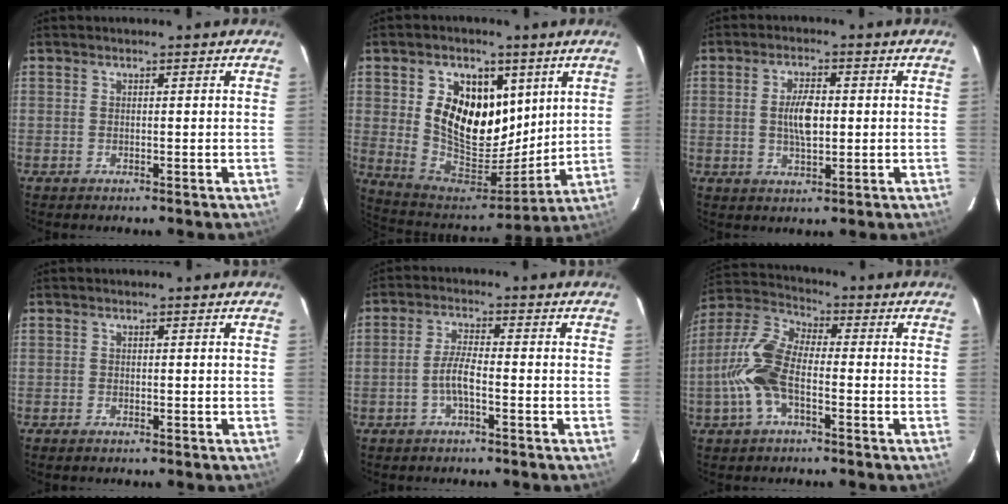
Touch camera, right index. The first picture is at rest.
{"total": 17.3, "force": [5.1, 11.3, 12.1], "torque": [-0.234, -0.006, 0.104]}
{"total": 5.8, "force": [0.2, 2.6, 5.2], "torque": [-0.097, 0.003, 0.005]}
{"total": 0.8, "force": [-0.6, 0.4, 0.3], "torque": [-0.007, -0.002, -0.013]}
{"total": 4.0, "force": [-1.8, 0.7, 3.5], "torque": [-0.077, 0.005, -0.034]}
{"total": 10.5, "force": [-3.0, 4.5, 9.0], "torque": [-0.206, 0.012, -0.064]}